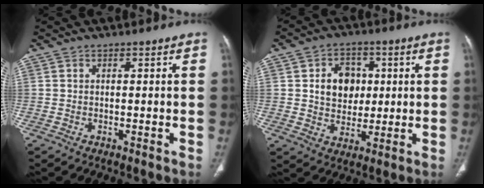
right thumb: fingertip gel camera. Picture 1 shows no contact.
{"total": 9.4, "force": [1.7, 7.6, 5.3], "torque": [-0.040, -0.001, 0.030]}